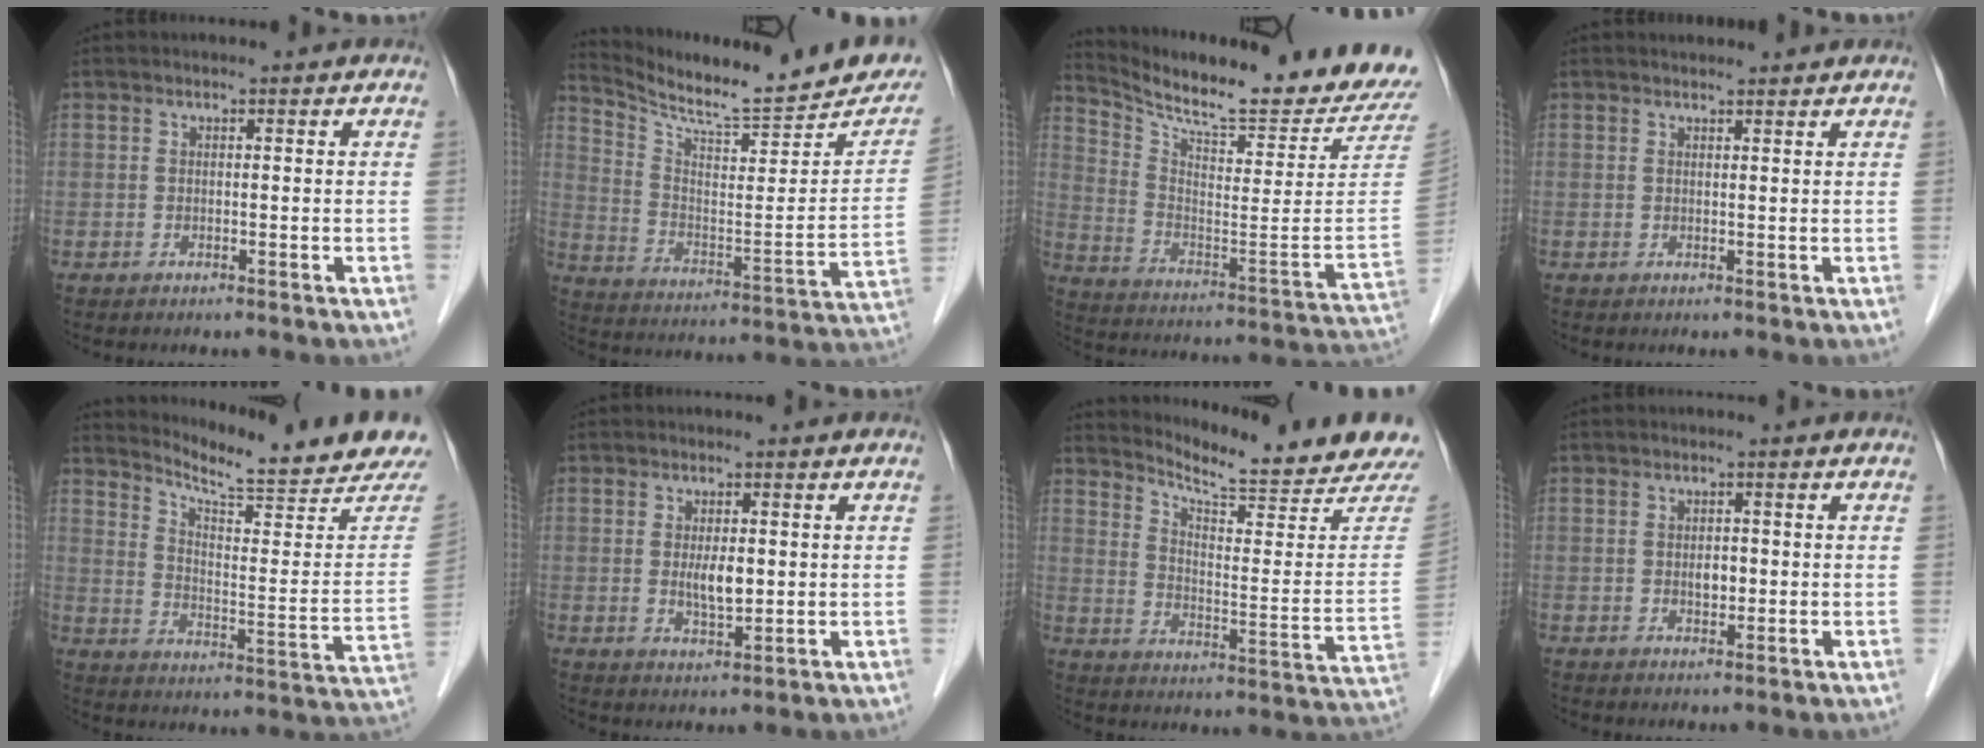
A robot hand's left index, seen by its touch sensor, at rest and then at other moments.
{"total": 19.4, "force": [17.3, 2.6, 8.4], "torque": [-0.131, -0.056, 0.250]}
{"total": 23.5, "force": [21.7, 0.2, 9.0], "torque": [-0.162, -0.112, 0.300]}
{"total": 3.0, "force": [2.9, 0.4, 0.6], "torque": [-0.012, 0.013, 0.037]}
{"total": 17.5, "force": [16.4, -0.2, 6.1], "torque": [-0.102, -0.085, 0.217]}
{"total": 3.6, "force": [0.1, 1.2, 3.4], "torque": [-0.062, -0.009, 0.005]}
{"total": 16.5, "force": [15.8, -0.7, 4.7], "torque": [-0.083, -0.093, 0.208]}
{"total": 1.8, "force": [-0.3, 1.1, 1.4], "torque": [-0.023, -0.003, -0.004]}